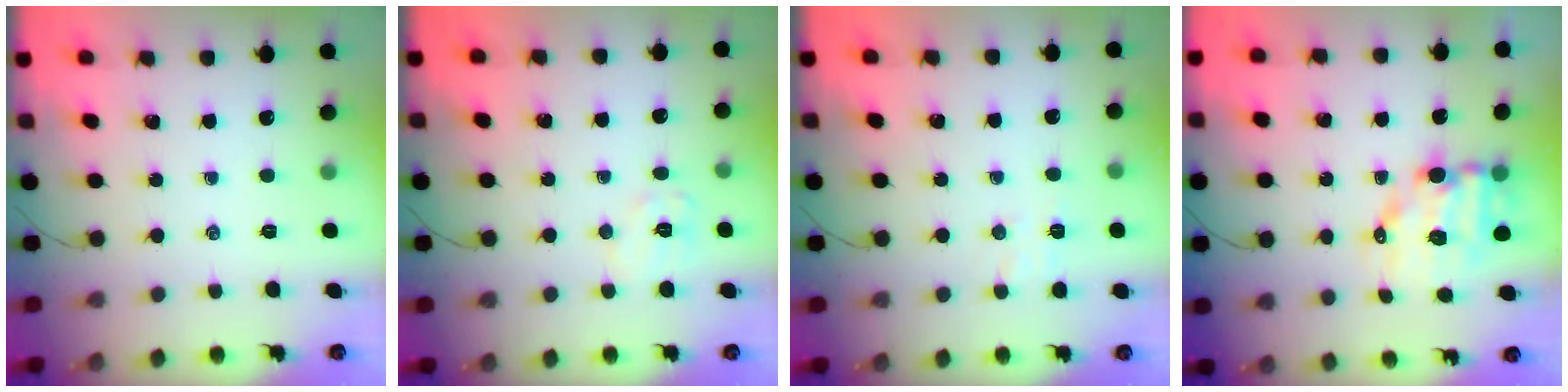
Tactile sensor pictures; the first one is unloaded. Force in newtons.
{"total": 7.5, "press": 7.4, "slide": 1.2}
{"total": 5.4, "press": 5.4, "slide": 0.9}
{"total": 9.7, "press": 9.4, "slide": 2.4}